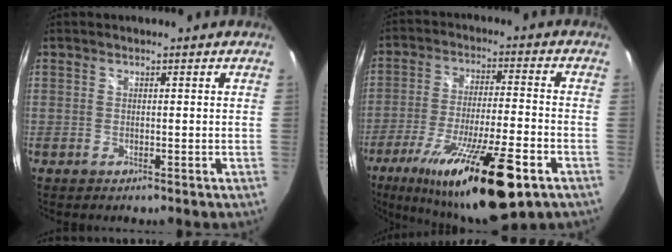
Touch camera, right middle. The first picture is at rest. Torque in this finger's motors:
{"motor_torque": [1.61, -0.52, 1.05, 0.21]}